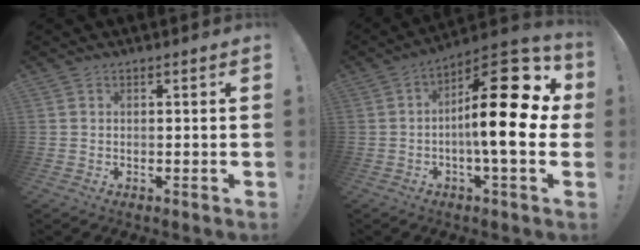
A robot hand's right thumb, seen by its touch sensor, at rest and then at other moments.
{"total": 22.5, "force": [2.4, 6.6, 21.3], "torque": [-0.312, -0.021, 0.036]}